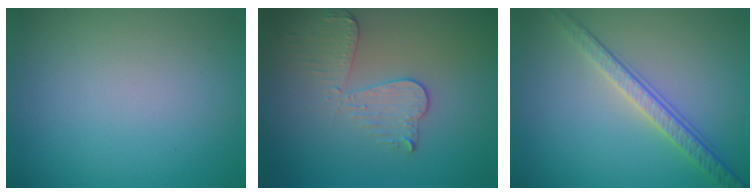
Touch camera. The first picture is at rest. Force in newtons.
{"total": 3.6, "press": 3.1, "slide": 1.8}
{"total": 3.6, "press": 3.2, "slide": 1.7}